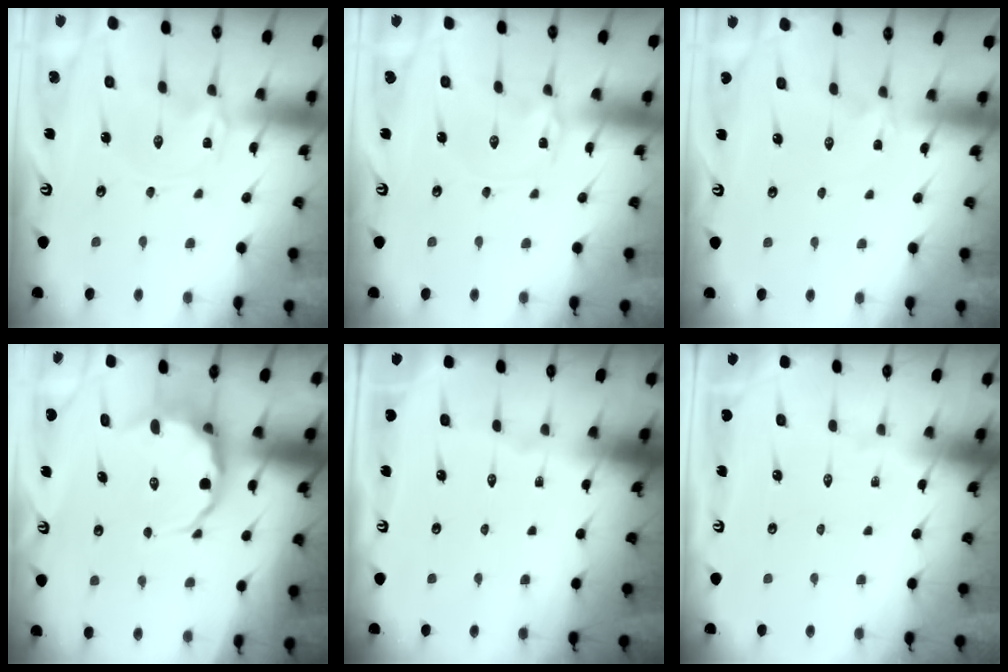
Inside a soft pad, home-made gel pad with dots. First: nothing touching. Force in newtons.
{"total": 1.5, "press": 1.5, "slide": 0.2}
{"total": 1.5, "press": 1.4, "slide": 0.6}
{"total": 9.3, "press": 9.1, "slide": 2.3}
{"total": 0.0}
{"total": 0.0}